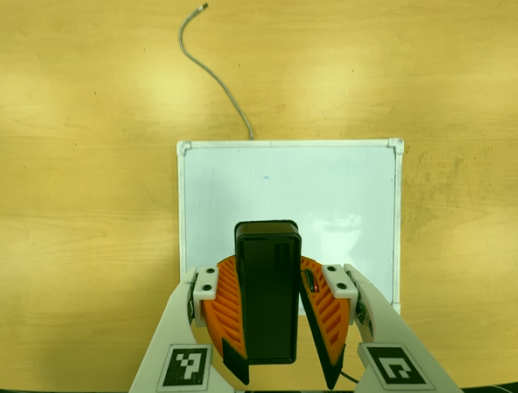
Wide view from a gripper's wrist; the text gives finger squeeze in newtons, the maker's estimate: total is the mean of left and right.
{"total": 8.1, "left": 8.2, "right": 8.0}